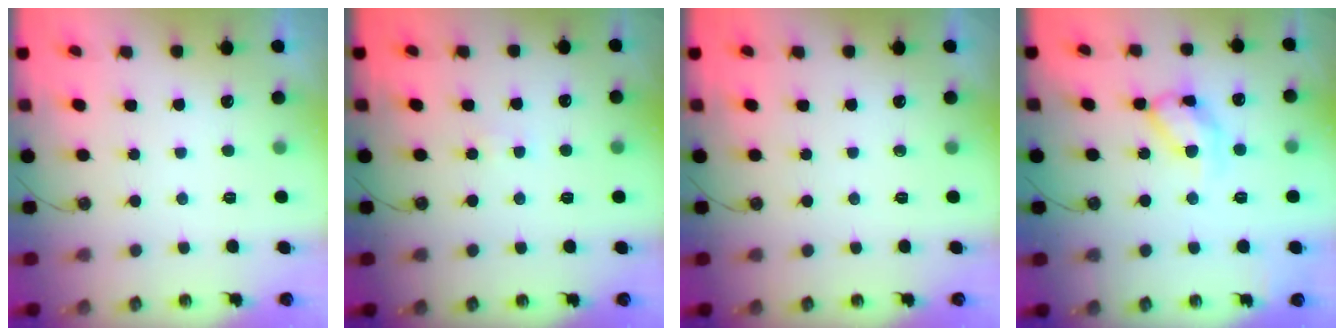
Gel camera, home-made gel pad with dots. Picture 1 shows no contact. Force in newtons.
{"total": 1.7, "press": 1.7, "slide": 0.2}
{"total": 0.0}
{"total": 12.2, "press": 12.1, "slide": 1.6}